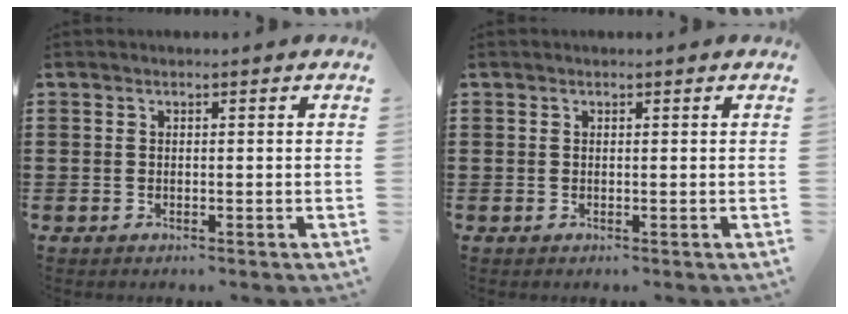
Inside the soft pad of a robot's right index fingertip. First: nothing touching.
{"total": 0.0}